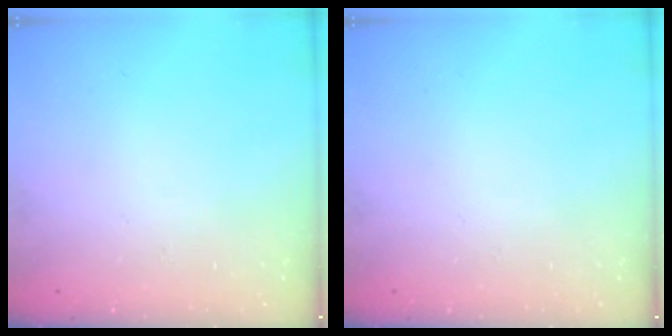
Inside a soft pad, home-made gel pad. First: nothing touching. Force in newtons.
{"total": 0.0}